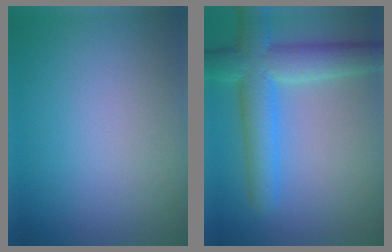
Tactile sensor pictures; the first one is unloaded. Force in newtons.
{"total": 7.1, "press": 7.1, "slide": 0.3}